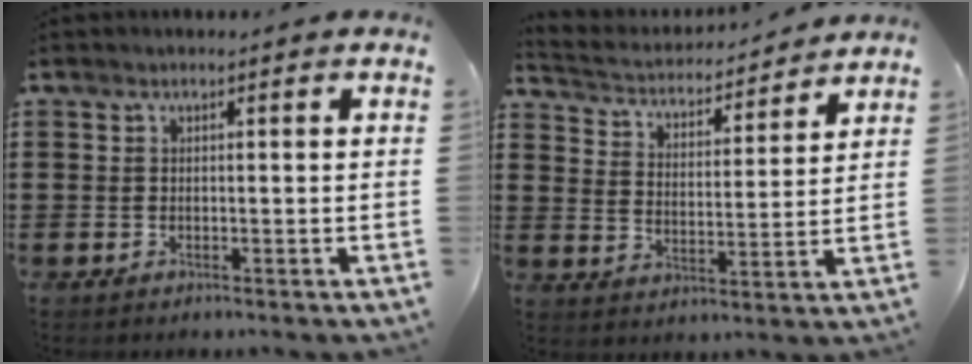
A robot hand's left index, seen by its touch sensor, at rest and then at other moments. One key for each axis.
{"total": 3.1, "fx": 3.1, "fy": 0.4, "fz": 0.1, "tx": -0.025, "ty": -0.028, "tz": 0.044}